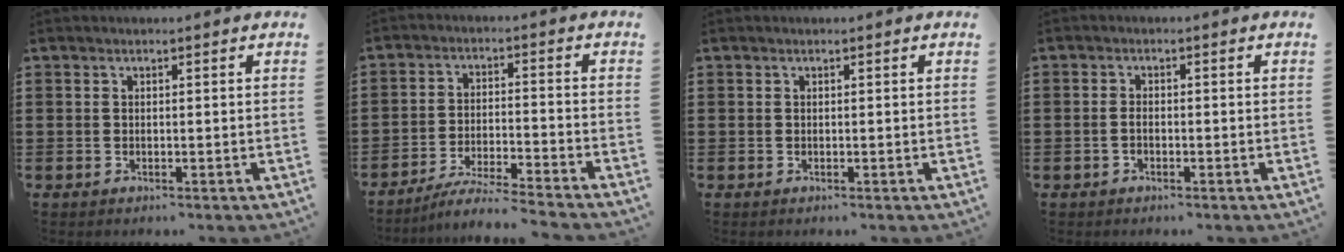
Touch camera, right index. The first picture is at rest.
{"total": 5.2, "force": [-4.9, -0.4, 1.6], "torque": [-0.042, -0.014, -0.100]}
{"total": 0.0}
{"total": 1.4, "force": [-0.5, 0.6, 1.1], "torque": [-0.024, -0.002, -0.009]}